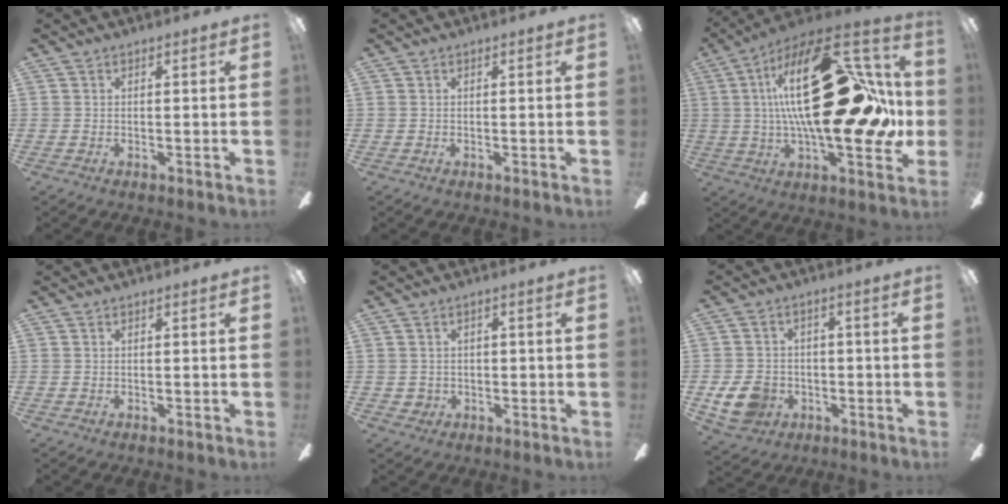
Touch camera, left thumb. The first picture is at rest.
{"total": 0.0}
{"total": 36.2, "force": [4.4, 15.1, 32.6], "torque": [-0.496, -0.018, 0.089]}
{"total": 0.0}
{"total": 2.1, "force": [0.2, 2.0, 0.5], "torque": [-0.013, 0.004, 0.002]}
{"total": 8.7, "force": [-2.4, 7.2, 4.3], "torque": [-0.106, 0.013, -0.043]}